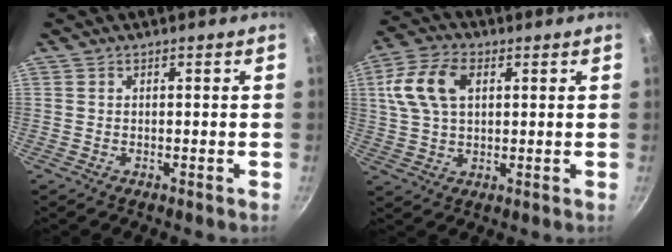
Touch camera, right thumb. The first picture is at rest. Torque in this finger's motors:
{"motor_torque": [-0.60, 0.76, 0.27, -0.20, 0.13]}